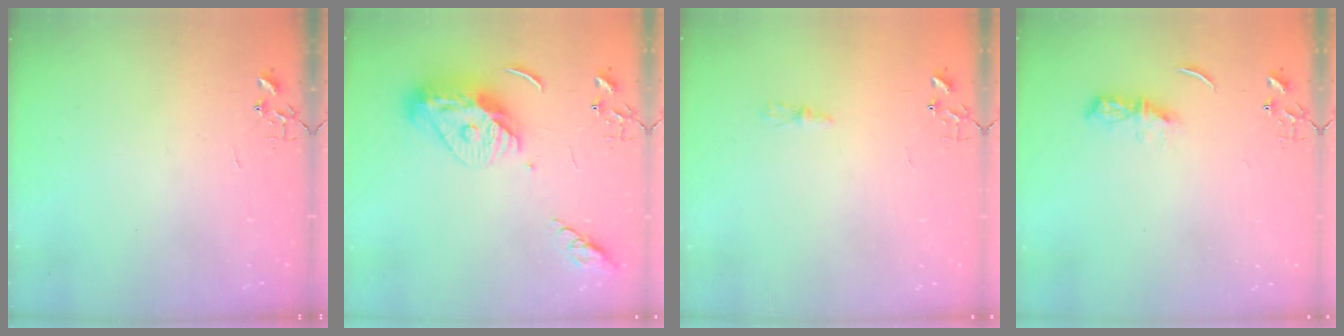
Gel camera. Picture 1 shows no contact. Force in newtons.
{"total": 12.7, "press": 12.7, "slide": 0.9}
{"total": 4.4, "press": 4.3, "slide": 0.5}
{"total": 6.1, "press": 6.0, "slide": 0.7}